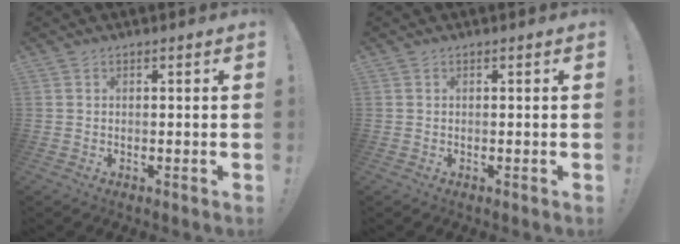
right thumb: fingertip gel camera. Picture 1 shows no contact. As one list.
[{"total": 0.0}]